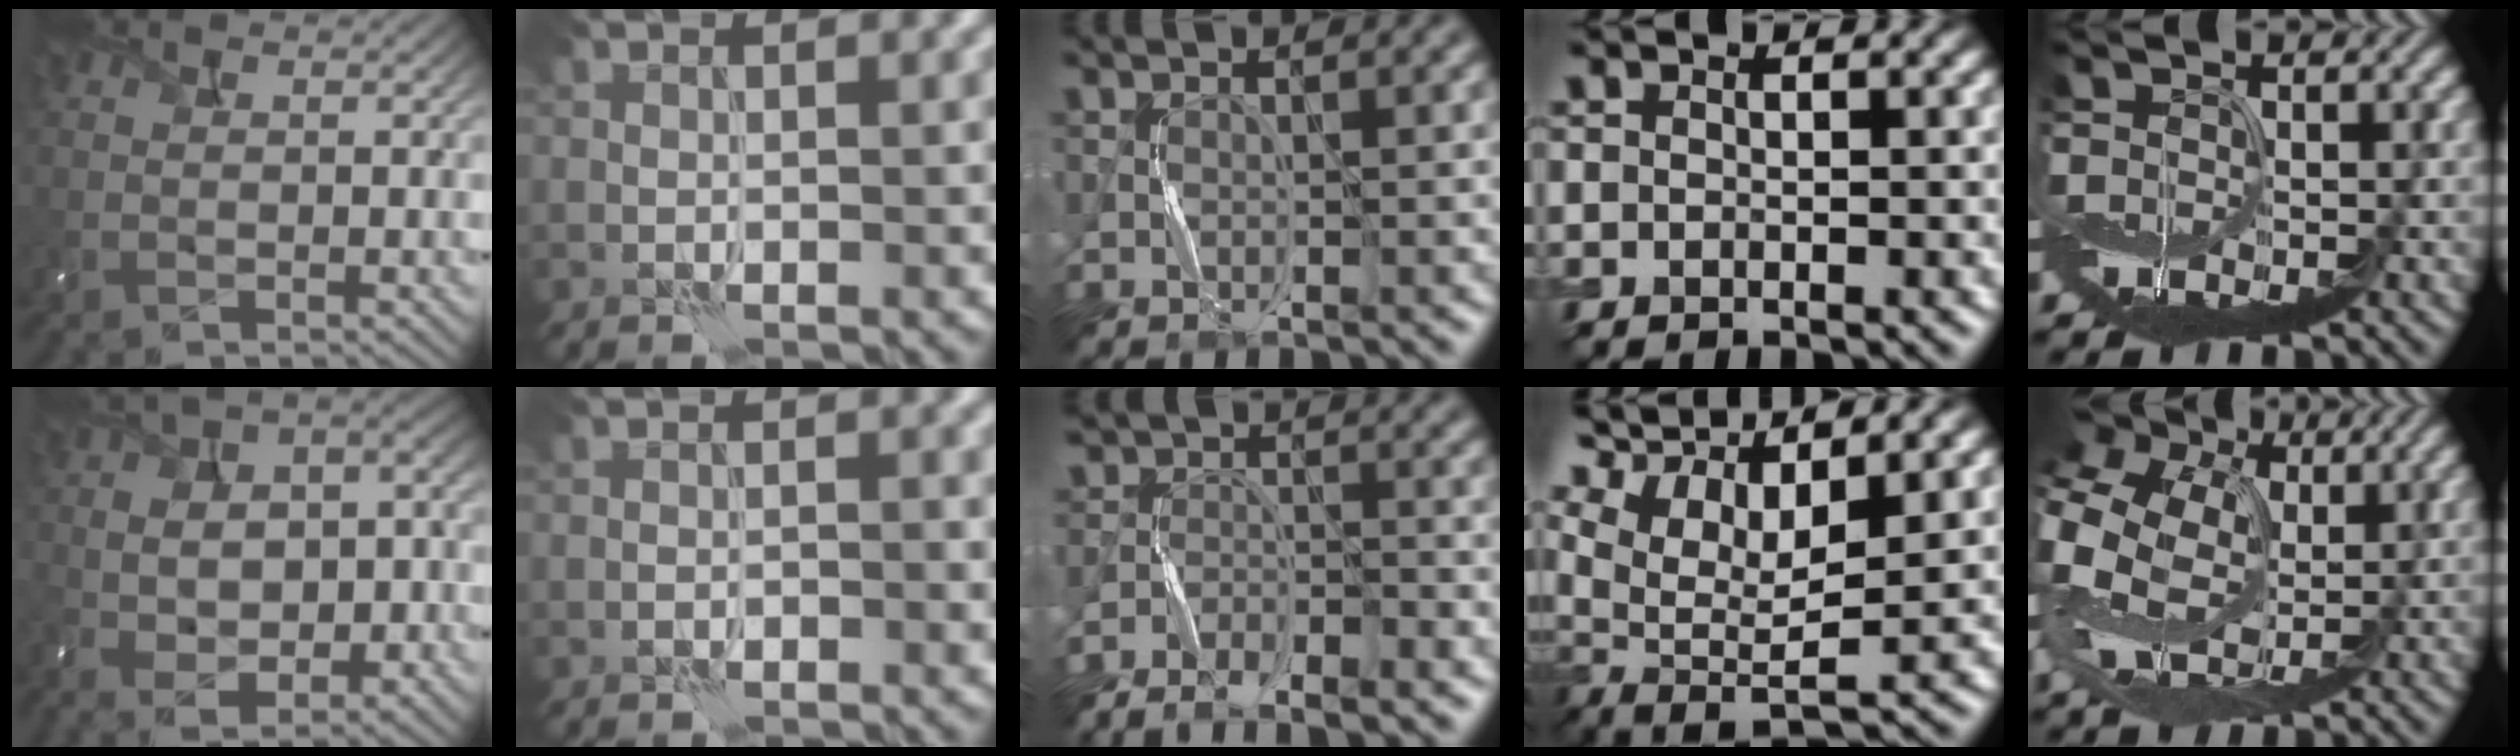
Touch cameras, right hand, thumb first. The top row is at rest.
{"thumb": {"total": 11.6, "force": [-2.3, 7.1, 8.9], "torque": [-0.150, -0.020, -0.015]}, "index": {"total": 0.9, "force": [-0.6, 0.3, 0.6], "torque": [-0.008, 0.005, -0.012]}, "middle": {"total": 5.0, "force": [-4.3, 1.7, 1.8], "torque": [-0.028, -0.004, -0.078]}, "ring": {"total": 10.7, "force": [6.2, 3.8, 7.9], "torque": [-0.157, 0.014, 0.110]}, "little": {"total": 12.2, "force": [1.4, 9.0, 8.1], "torque": [-0.204, 0.000, 0.023]}}